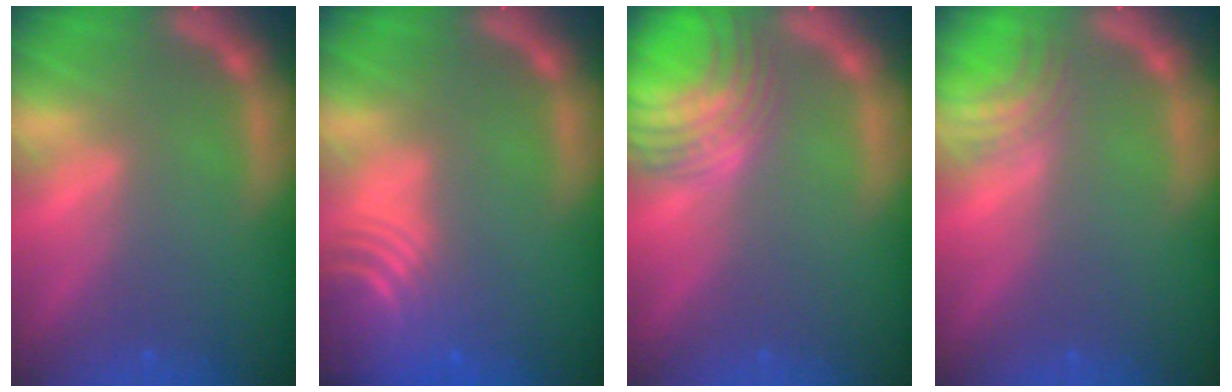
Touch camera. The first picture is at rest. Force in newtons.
{"total": 9.1}
{"total": 8.1}
{"total": 3.0}